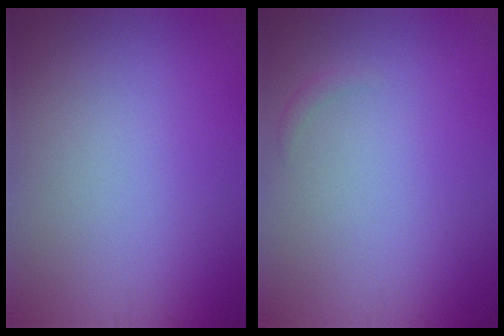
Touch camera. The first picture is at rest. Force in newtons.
{"total": 0.6, "press": 0.6, "slide": 0.1}